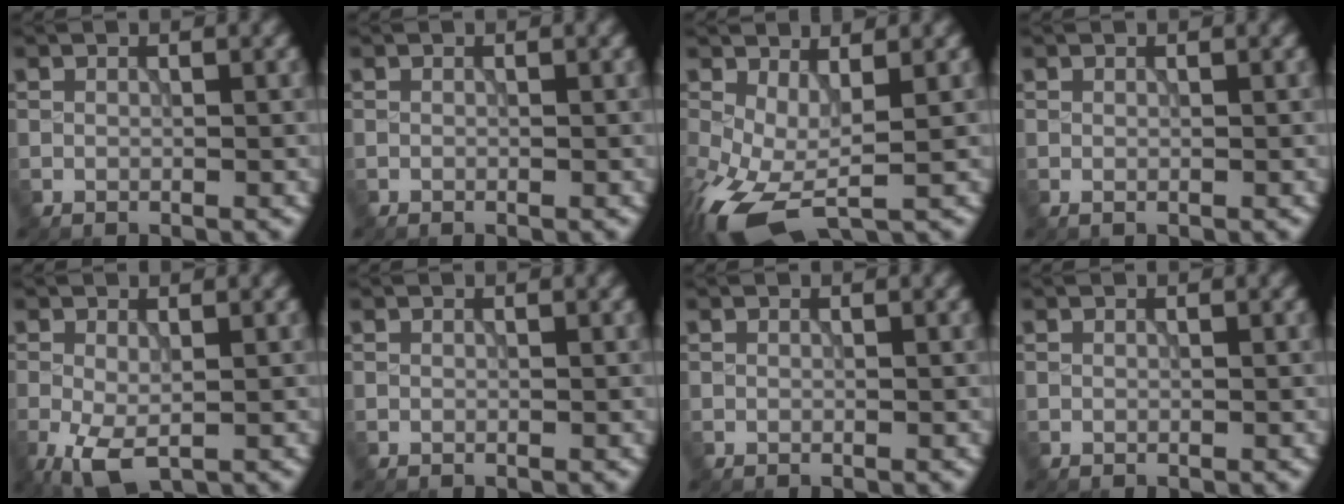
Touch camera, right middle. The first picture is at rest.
{"total": 0.0}
{"total": 7.5, "force": [-2.0, 3.4, 6.4], "torque": [-0.155, -0.017, -0.030]}
{"total": 0.0}
{"total": 3.8, "force": [-1.2, 1.7, 3.1], "torque": [-0.077, -0.009, -0.022]}
{"total": 0.0}
{"total": 0.0}
{"total": 0.0}